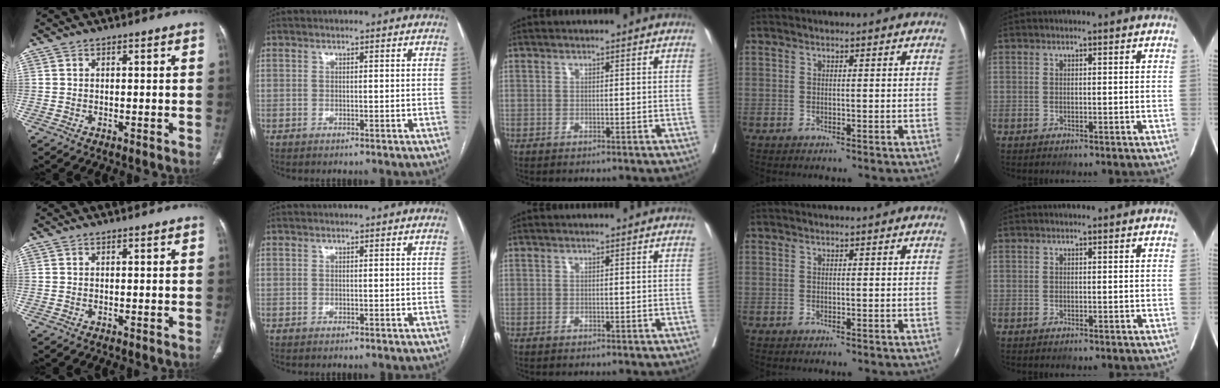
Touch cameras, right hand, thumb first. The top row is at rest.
{}